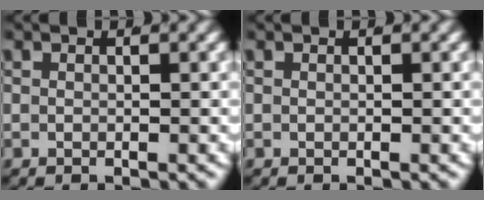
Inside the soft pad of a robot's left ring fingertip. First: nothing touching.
{"total": 0.0}